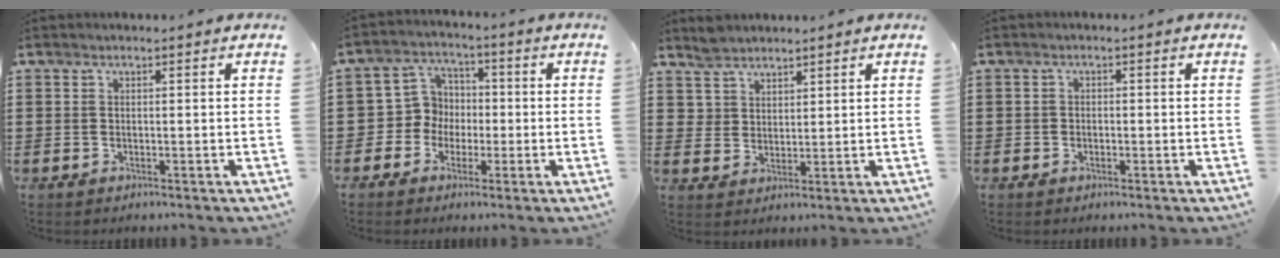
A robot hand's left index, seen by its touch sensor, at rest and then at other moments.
{"total": 6.1, "force": [-0.8, 5.9, 1.3], "torque": [-0.057, 0.006, -0.019]}
{"total": 4.1, "force": [3.4, 2.3, -0.2], "torque": [-0.014, 0.004, 0.068]}
{"total": 1.2, "force": [-0.5, 1.0, 0.3], "torque": [-0.009, 0.003, -0.011]}